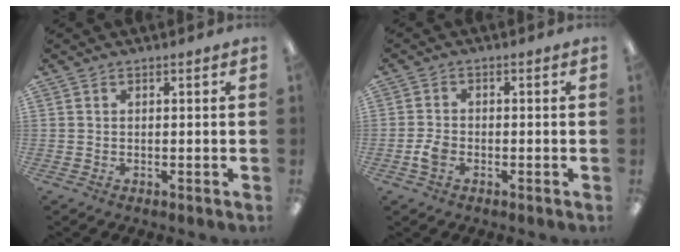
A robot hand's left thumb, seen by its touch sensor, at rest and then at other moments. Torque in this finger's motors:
{"motor_torque": [-0.02, 0.03, 0.12, -0.09, 0.00]}